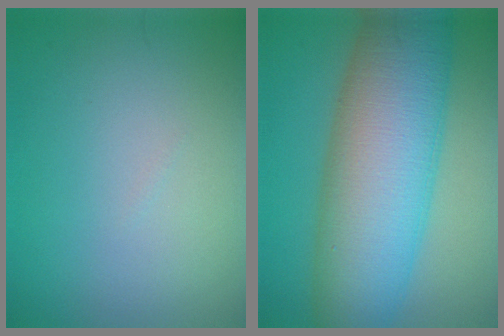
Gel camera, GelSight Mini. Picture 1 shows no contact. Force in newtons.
{"total": 12.9, "press": 12.9, "slide": 0.5}